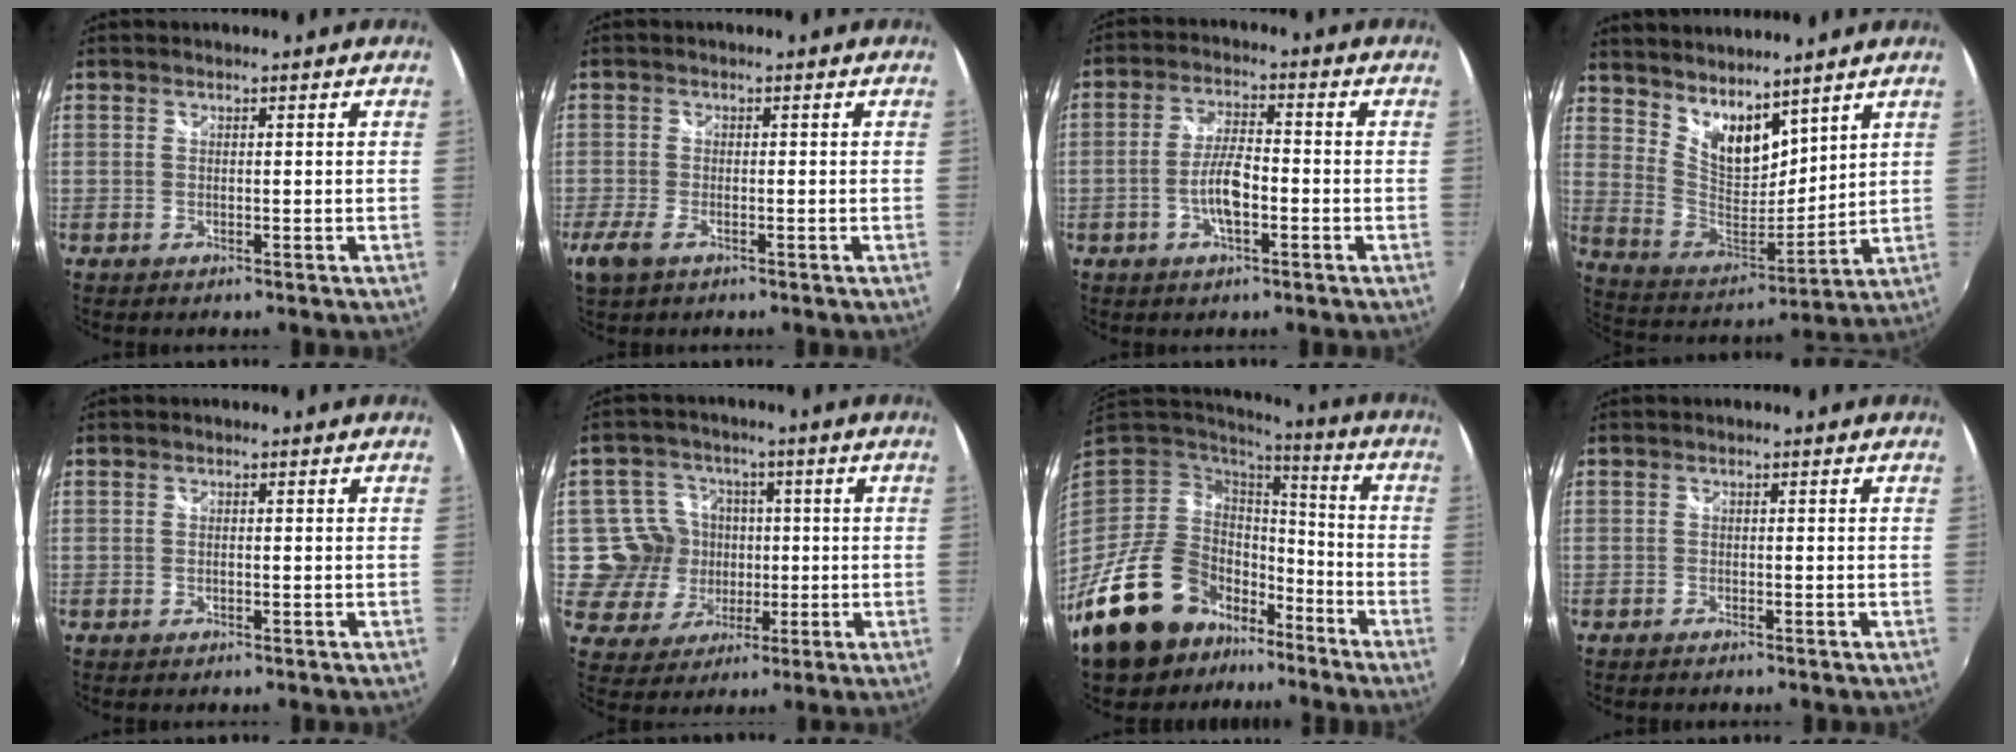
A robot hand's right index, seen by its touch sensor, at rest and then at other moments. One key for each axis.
{"total": 4.2, "fx": -2.4, "fy": 2.0, "fz": 2.8, "tx": -0.069, "ty": -0.012, "tz": -0.045}
{"total": 6.6, "fx": -2.2, "fy": 2.2, "fz": 5.8, "tx": -0.116, "ty": 0.005, "tz": -0.040}
{"total": 12.2, "fx": 9.3, "fy": 5.1, "fz": 5.9, "tx": -0.103, "ty": -0.006, "tz": 0.182}
{"total": 0.6, "fx": -0.2, "fy": 0.3, "fz": 0.4, "tx": -0.010, "ty": 0.001, "tz": -0.005}
{"total": 10.1, "fx": -0.3, "fy": 10.0, "fz": 1.5, "tx": -0.053, "ty": 0.012, "tz": -0.006}
{"total": 22.0, "fx": -14.3, "fy": 13.8, "fz": 9.6, "tx": -0.218, "ty": 0.005, "tz": -0.221}
{"total": 1.0, "fx": -0.9, "fy": 0.4, "fz": 0.3, "tx": -0.010, "ty": -0.003, "tz": -0.018}